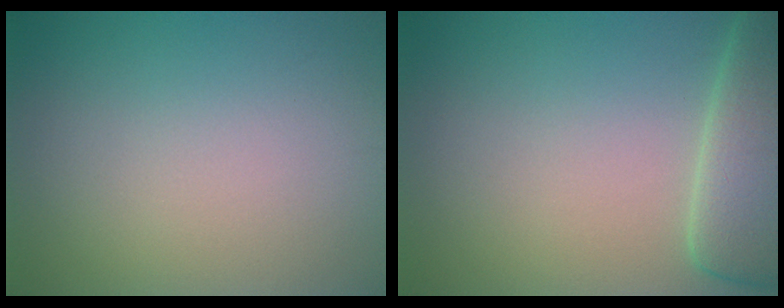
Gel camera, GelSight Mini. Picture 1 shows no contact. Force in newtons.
{"total": 6.3, "press": 6.2, "slide": 0.9}